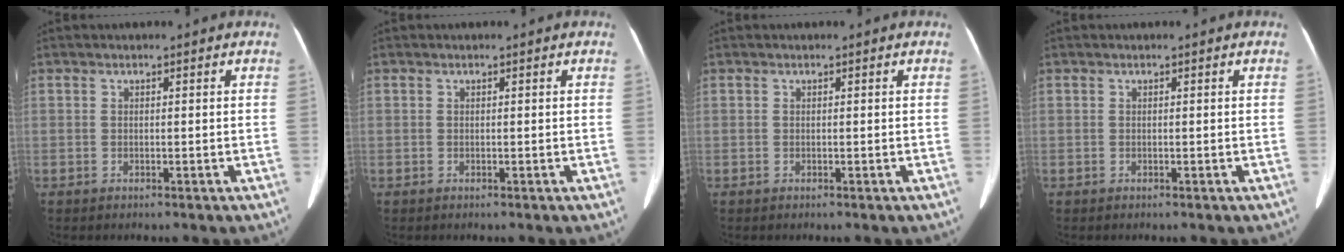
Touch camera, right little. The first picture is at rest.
{"total": 0.0}
{"total": 0.0}
{"total": 0.0}